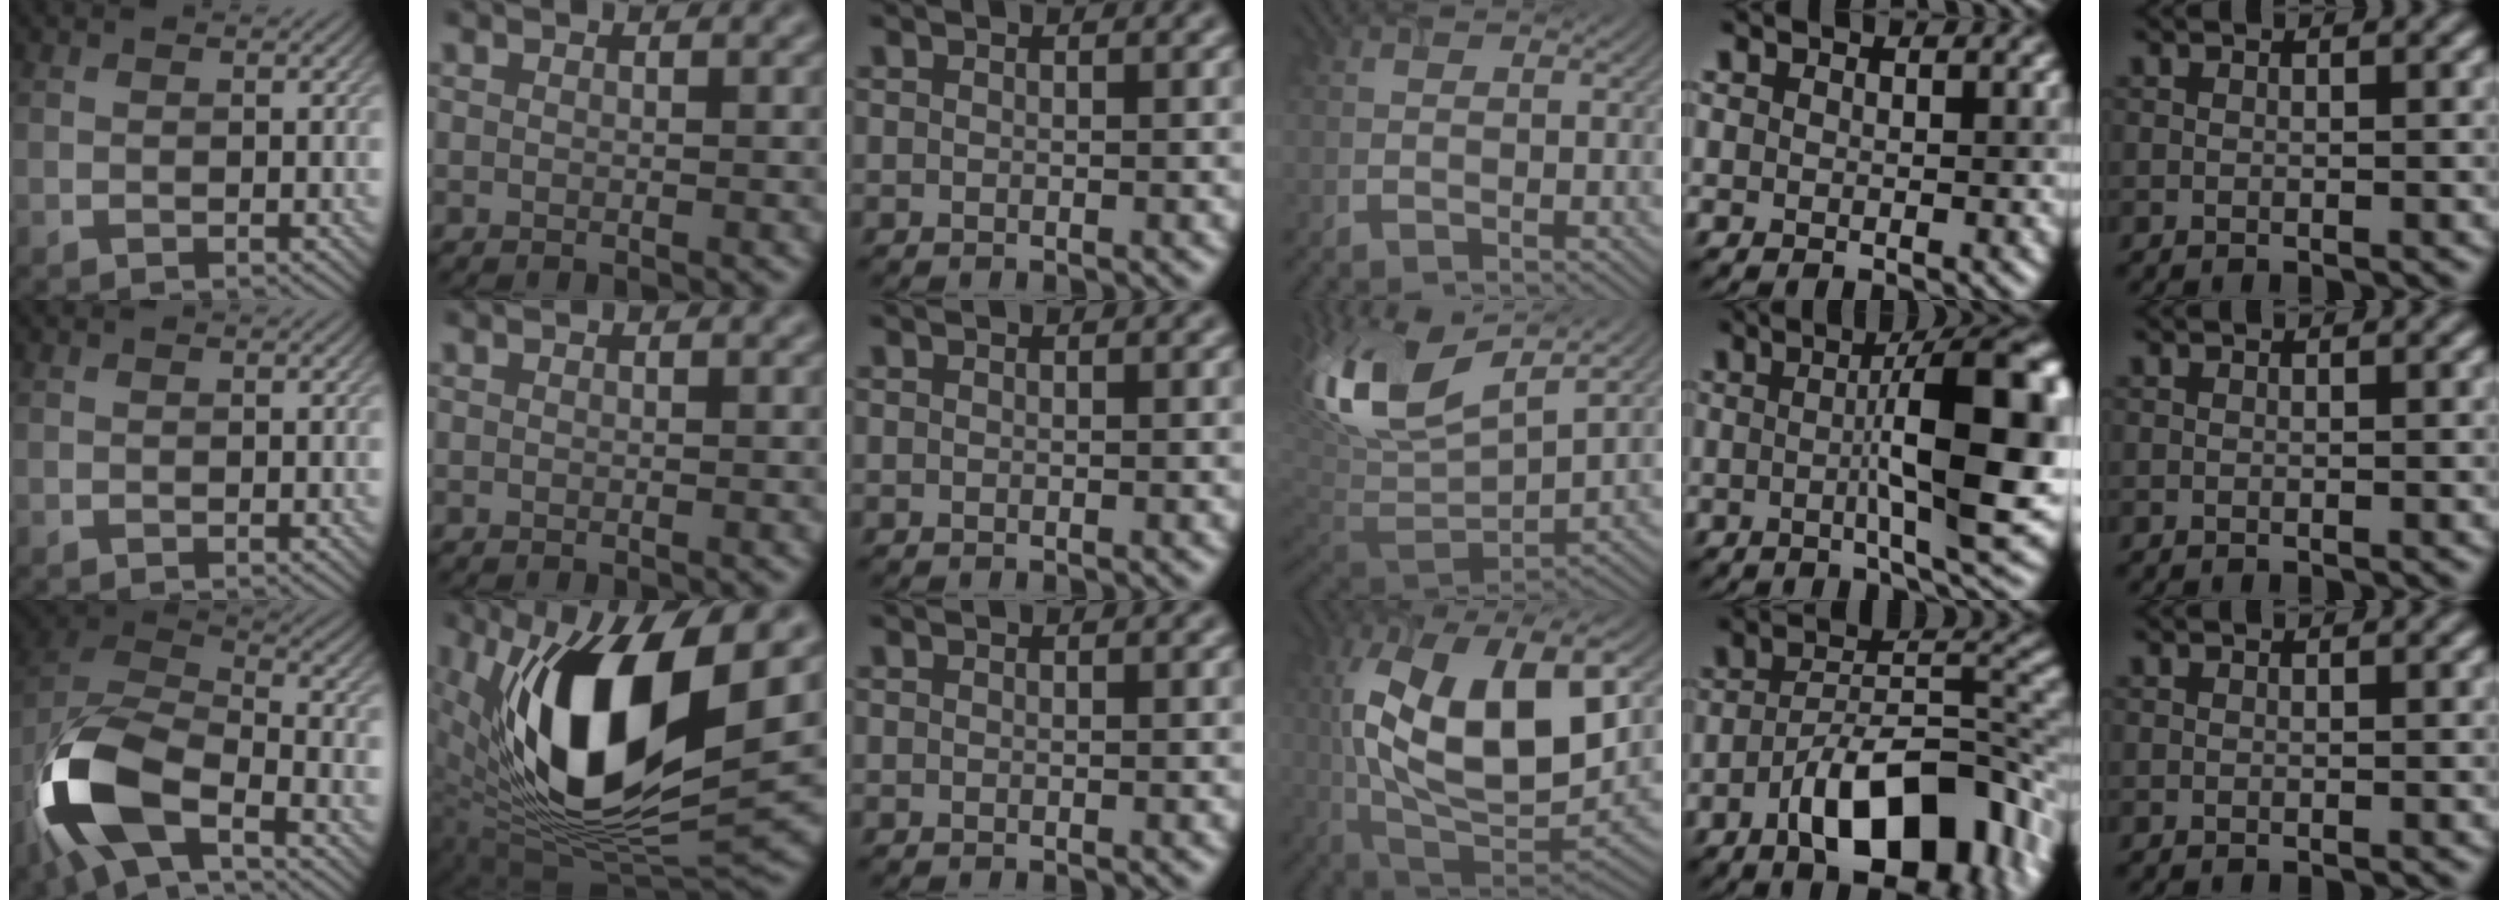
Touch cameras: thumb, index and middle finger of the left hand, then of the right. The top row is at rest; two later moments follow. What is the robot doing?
{"motion": "extract", "object": "airpods case & airpods"}